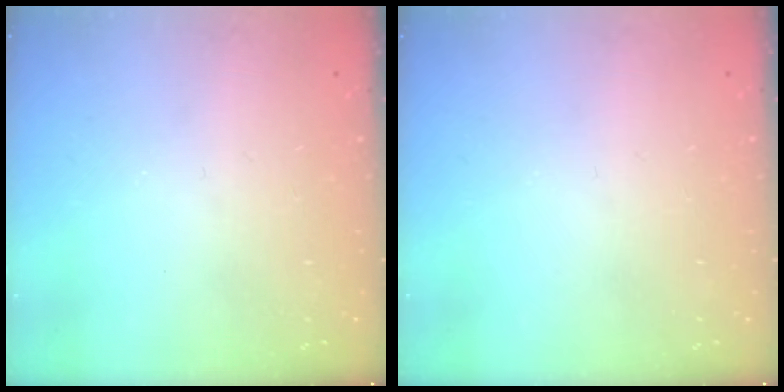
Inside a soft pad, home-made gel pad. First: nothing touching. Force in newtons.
{"total": 0.0}